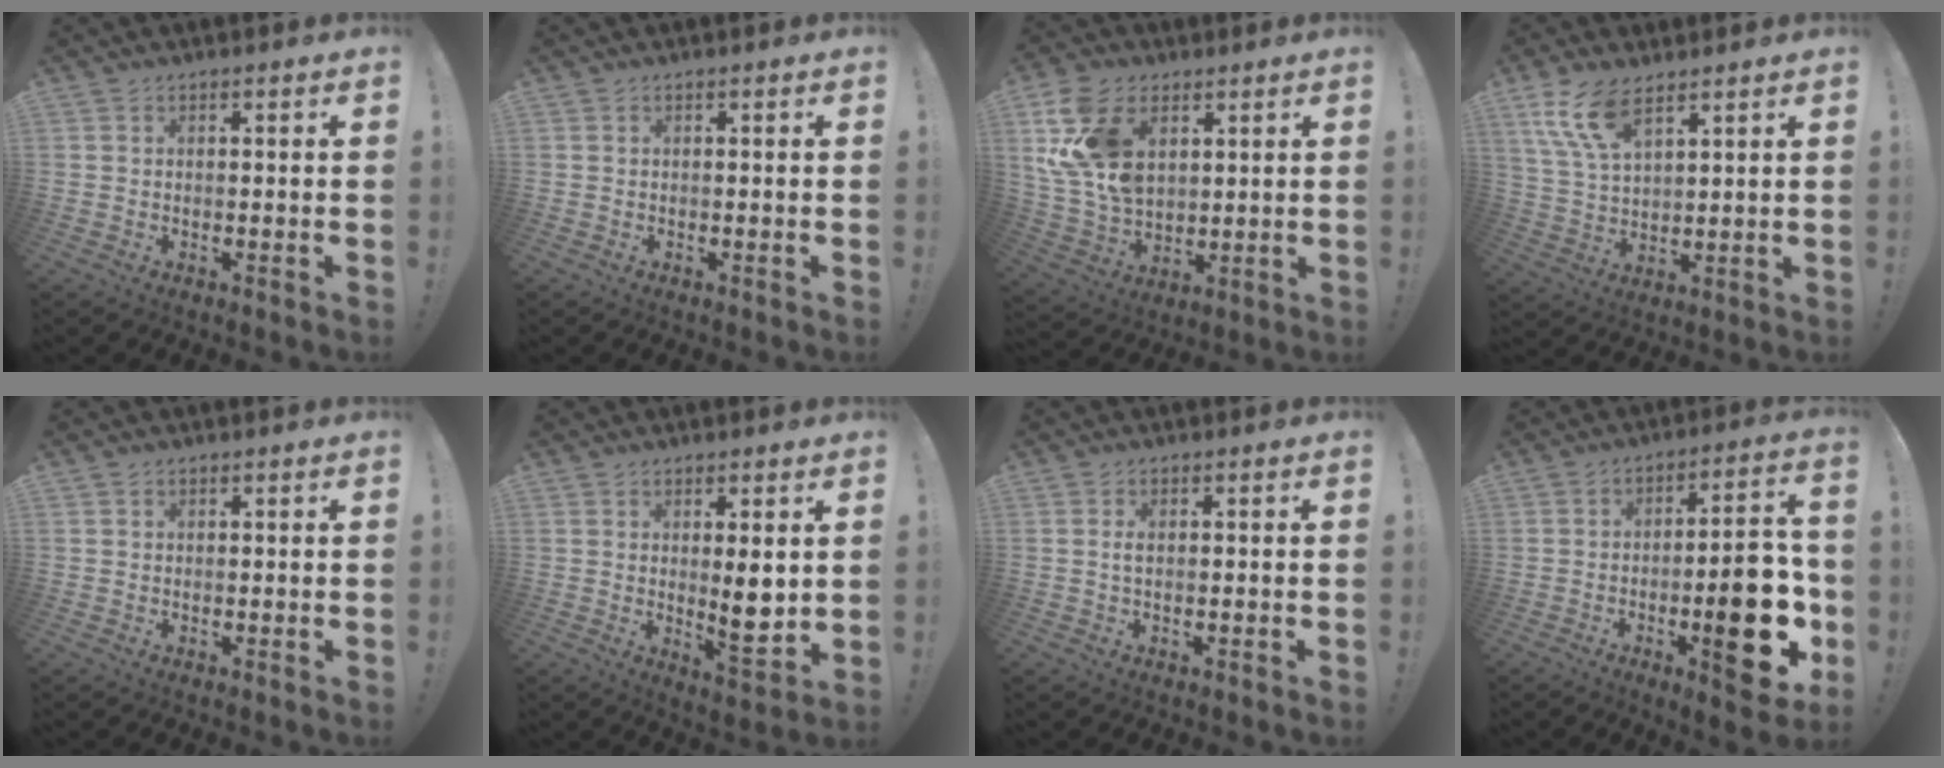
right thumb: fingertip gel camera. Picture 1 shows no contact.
{"total": 0.0}
{"total": 17.6, "force": [6.5, 12.0, 11.2], "torque": [-0.237, -0.023, 0.125]}
{"total": 11.4, "force": [7.4, 4.5, 7.5], "torque": [-0.157, -0.024, 0.139]}
{"total": 0.5, "force": [0.4, 0.4, 0.0], "torque": [0.007, -0.002, 0.005]}
{"total": 7.8, "force": [1.3, 1.7, 7.4], "torque": [-0.092, -0.023, 0.021]}
{"total": 1.6, "force": [-0.2, 0.4, 1.5], "torque": [-0.027, 0.002, -0.005]}
{"total": 19.8, "force": [-5.2, 6.8, 17.9], "torque": [-0.212, 0.018, -0.069]}